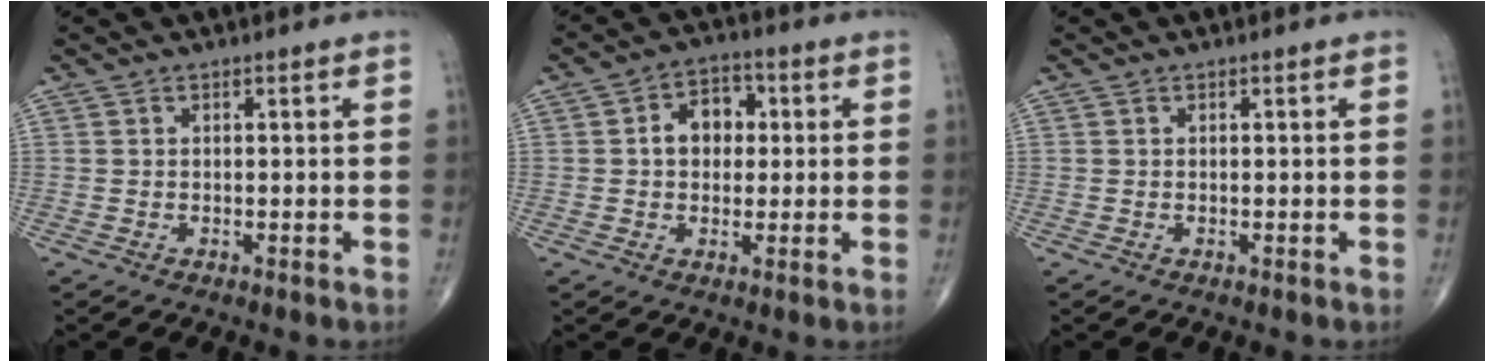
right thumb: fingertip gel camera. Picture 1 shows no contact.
{"total": 7.1, "force": [0.9, 5.3, 4.7], "torque": [-0.047, 0.016, 0.006]}
{"total": 0.0}